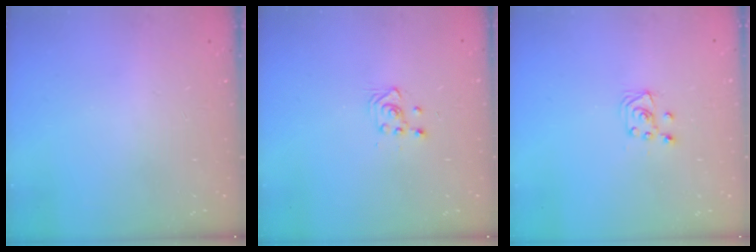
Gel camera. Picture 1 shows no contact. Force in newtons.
{"total": 3.6, "press": 3.5, "slide": 0.8}
{"total": 4.3, "press": 4.3, "slide": 0.3}